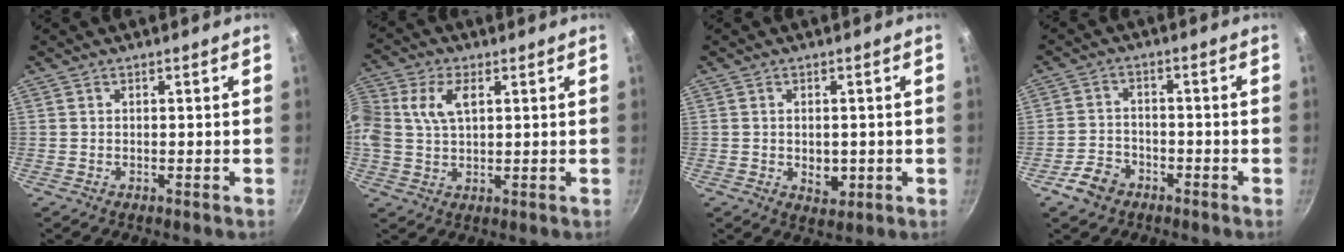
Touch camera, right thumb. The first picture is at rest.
{"total": 9.6, "force": [2.6, 6.2, 6.8], "torque": [-0.140, 0.018, 0.041]}
{"total": 4.2, "force": [-0.5, 2.8, 3.1], "torque": [-0.038, -0.005, -0.003]}
{"total": 5.6, "force": [-3.4, 3.8, 2.2], "torque": [-0.034, 0.031, -0.063]}